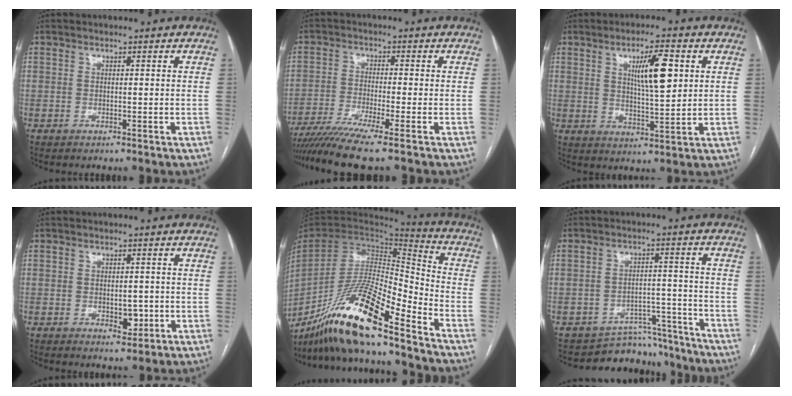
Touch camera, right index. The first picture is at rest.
{"total": 9.0, "force": [-6.9, -1.4, 5.5], "torque": [-0.093, -0.027, -0.119]}
{"total": 8.5, "force": [2.7, 1.5, 8.0], "torque": [-0.135, 0.002, 0.048]}
{"total": 3.4, "force": [-0.7, 2.1, 2.6], "torque": [-0.034, 0.001, -0.001]}
{"total": 21.0, "force": [-15.9, 1.5, 13.6], "torque": [-0.275, -0.027, -0.297]}
{"total": 9.0, "force": [-8.3, 3.3, -1.0], "torque": [0.032, 0.045, -0.115]}